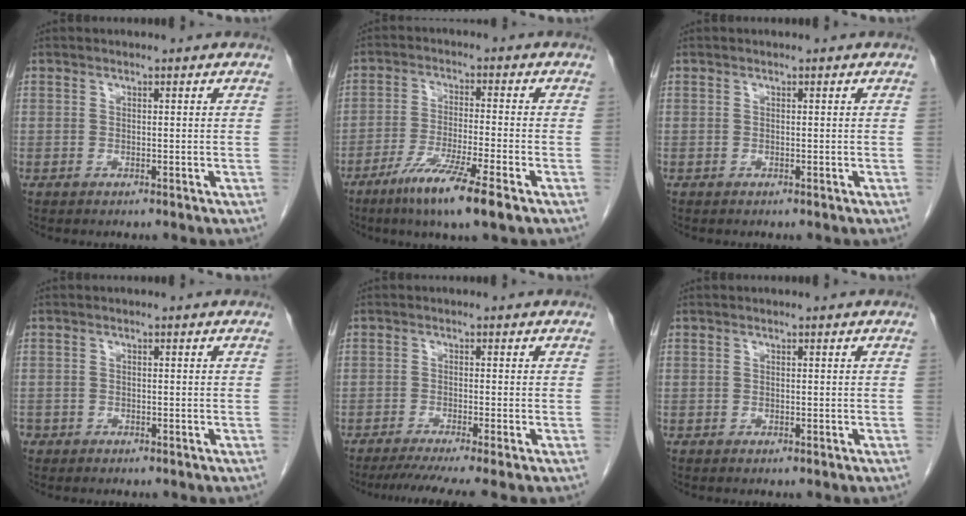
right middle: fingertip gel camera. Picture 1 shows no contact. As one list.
[{"total": 9.6, "force": [-5.8, -0.2, 7.7], "torque": [-0.144, -0.026, -0.101]}, {"total": 0.0}, {"total": 1.3, "force": [-0.7, 1.0, 0.2], "torque": [-0.008, 0.003, -0.014]}, {"total": 7.3, "force": [-5.9, -0.9, 4.2], "torque": [-0.055, -0.019, -0.093]}, {"total": 0.0}]